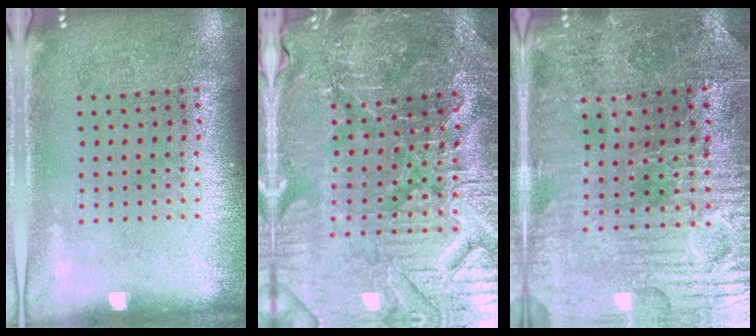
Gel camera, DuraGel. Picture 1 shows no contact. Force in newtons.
{"total": 4.3, "press": 4.2, "slide": 0.8}
{"total": 3.5, "press": 3.5, "slide": 0.5}